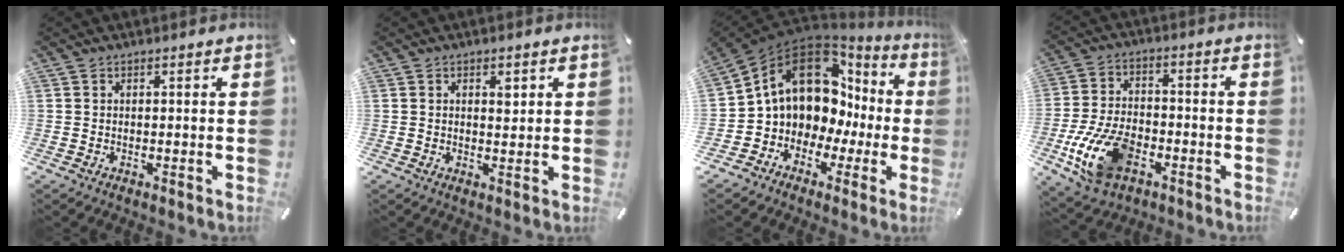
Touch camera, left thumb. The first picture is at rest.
{"total": 2.4, "force": [0.9, 1.4, 1.7], "torque": [-0.013, -0.006, 0.010]}
{"total": 13.8, "force": [5.1, 10.8, 7.0], "torque": [-0.119, -0.043, 0.096]}
{"total": 14.0, "force": [-5.8, 8.5, 9.4], "torque": [-0.198, 0.023, -0.100]}